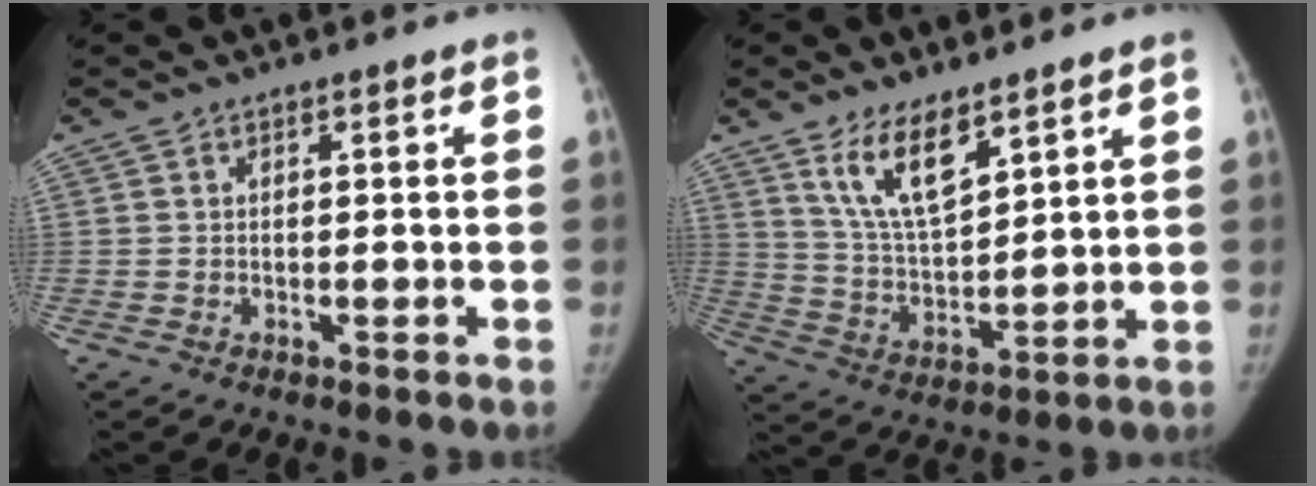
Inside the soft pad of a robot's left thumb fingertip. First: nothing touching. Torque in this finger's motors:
{"motor_torque": [0.20, -0.45, 1.63, -1.03, 0.37]}